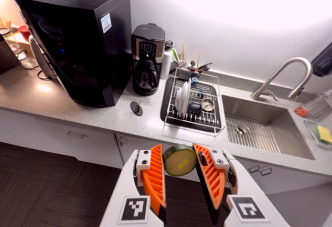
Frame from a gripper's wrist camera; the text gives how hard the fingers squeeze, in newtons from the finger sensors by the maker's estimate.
{"total": 9.5, "left": 9.7, "right": 9.2}